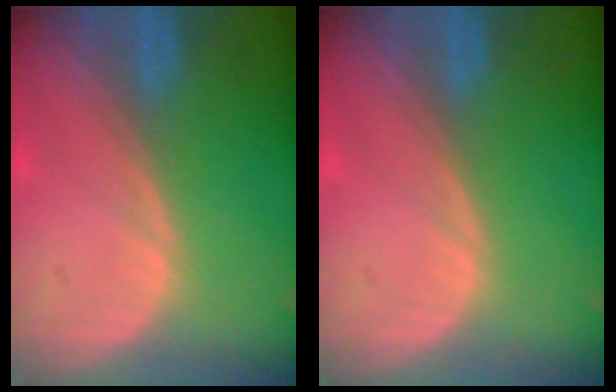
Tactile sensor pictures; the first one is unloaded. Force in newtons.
{"total": 0.0}